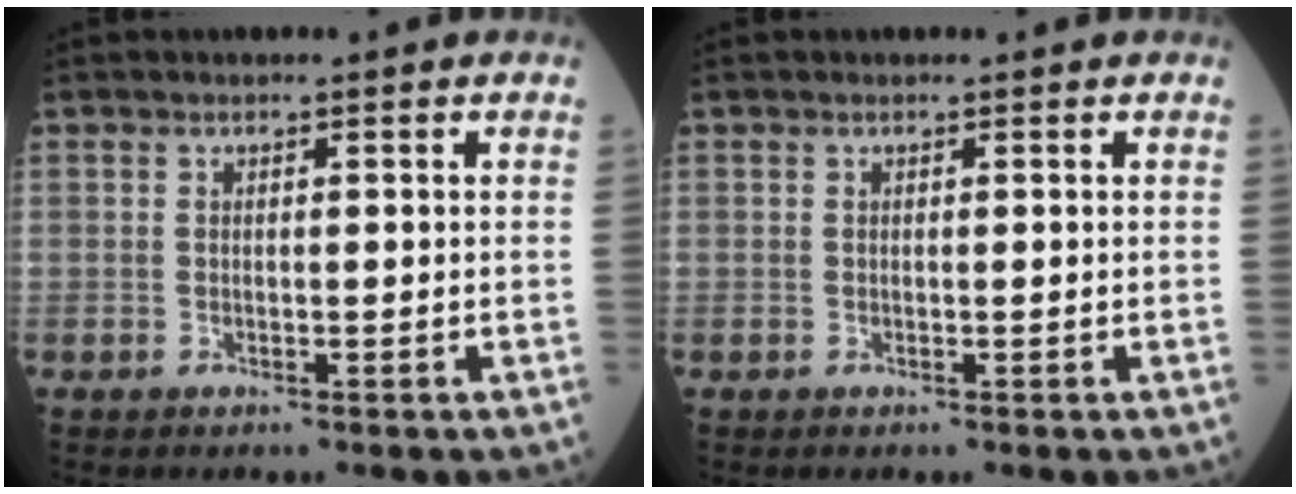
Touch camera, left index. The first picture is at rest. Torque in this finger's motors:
{"motor_torque": [0.22, -0.09, 0.02, 0.02]}